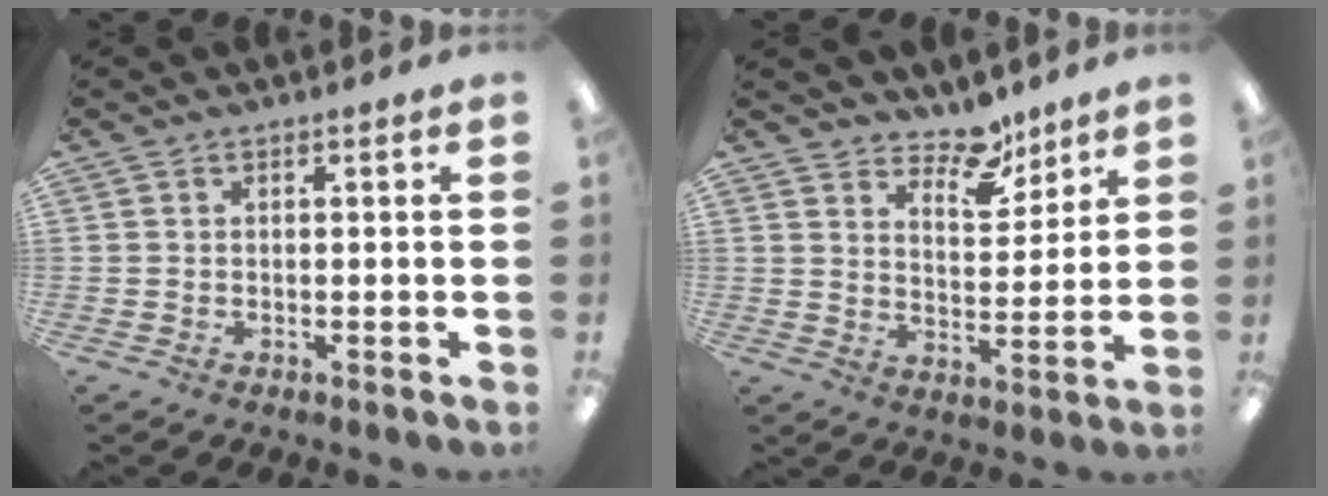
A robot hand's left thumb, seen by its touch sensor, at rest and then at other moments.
{"total": 9.1, "force": [7.8, 3.9, 2.7], "torque": [-0.024, -0.057, 0.138]}